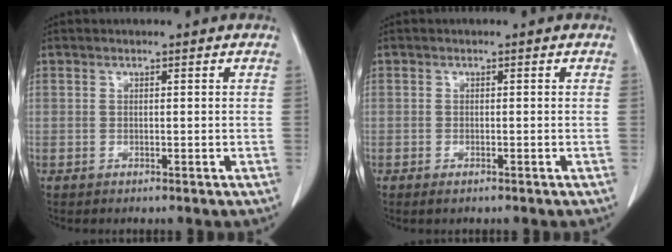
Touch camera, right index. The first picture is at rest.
{"total": 0.9, "force": [-0.6, 0.2, 0.6], "torque": [-0.012, -0.002, -0.007]}